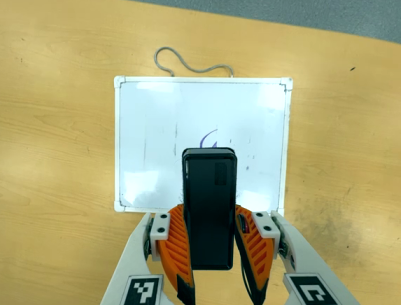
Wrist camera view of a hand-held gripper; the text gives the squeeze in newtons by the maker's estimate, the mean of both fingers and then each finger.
{"total": 8.3, "left": 7.0, "right": 9.7}